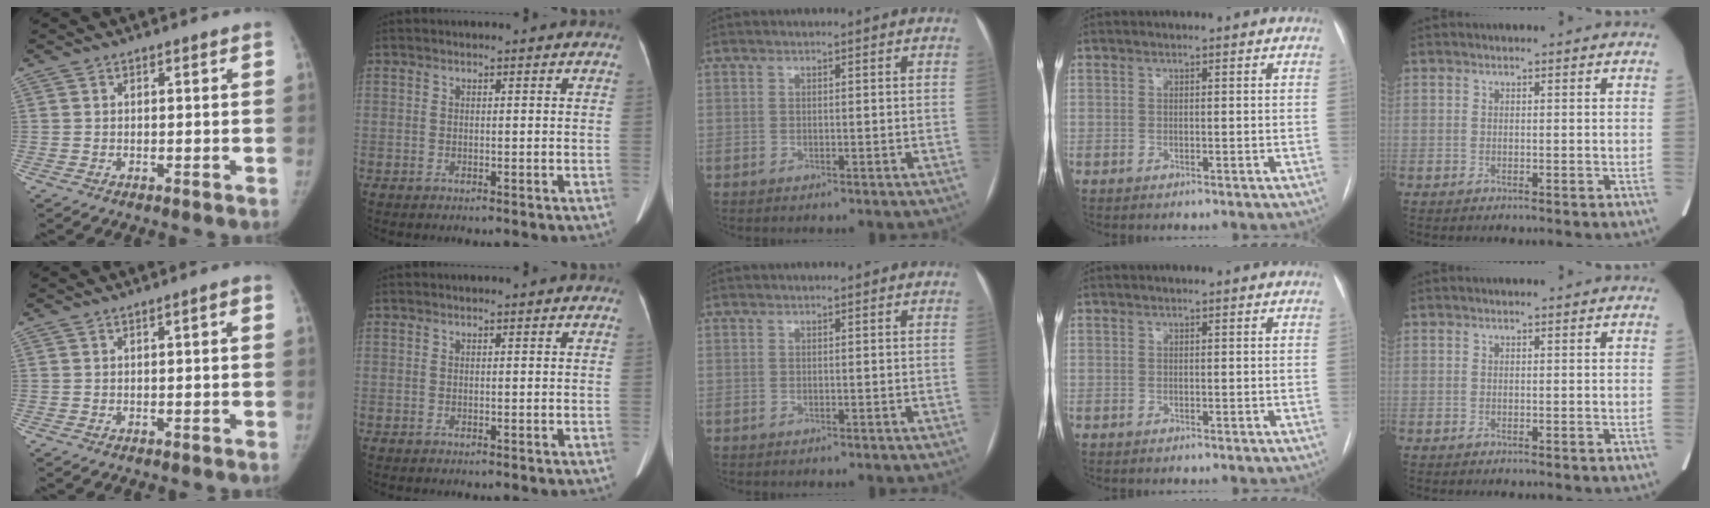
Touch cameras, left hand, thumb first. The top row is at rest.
{"thumb": {"total": 1.3, "force": [0.0, 0.3, 1.3], "torque": [-0.013, 0.007, -0.004]}}